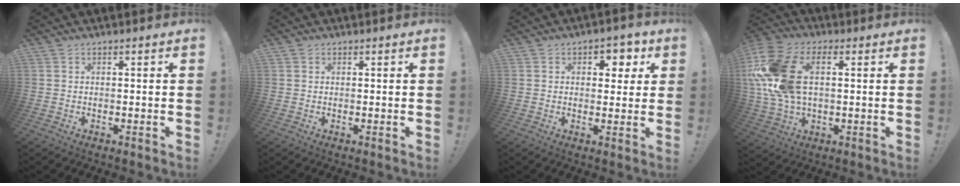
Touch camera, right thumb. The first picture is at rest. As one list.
[{"total": 0.6, "force": [0.4, 0.5, 0.0], "torque": [0.004, 0.000, 0.006]}, {"total": 5.3, "force": [1.9, 4.1, 2.8], "torque": [-0.018, -0.010, 0.027]}, {"total": 18.4, "force": [3.2, 11.8, 13.8], "torque": [-0.276, -0.004, 0.054]}]